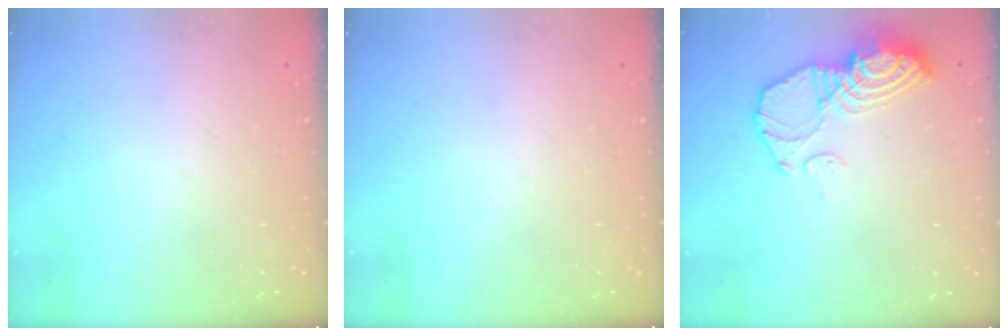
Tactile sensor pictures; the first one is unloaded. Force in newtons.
{"total": 0.0}
{"total": 12.9, "press": 12.8, "slide": 1.0}